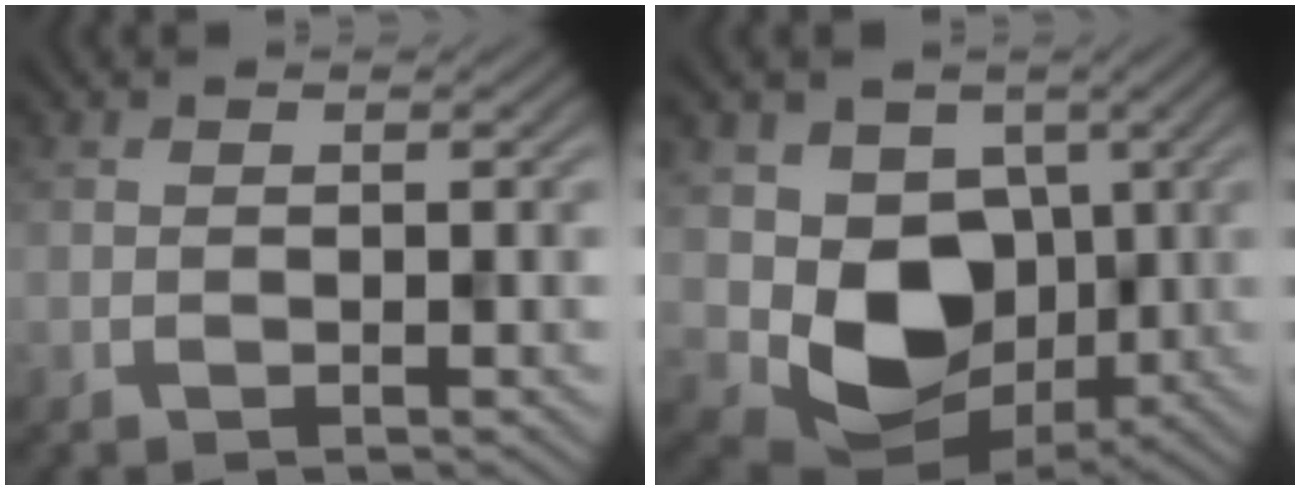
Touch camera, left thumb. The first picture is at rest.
{"total": 7.7, "force": [0.3, 6.9, 3.4], "torque": [-0.089, -0.031, 0.014]}